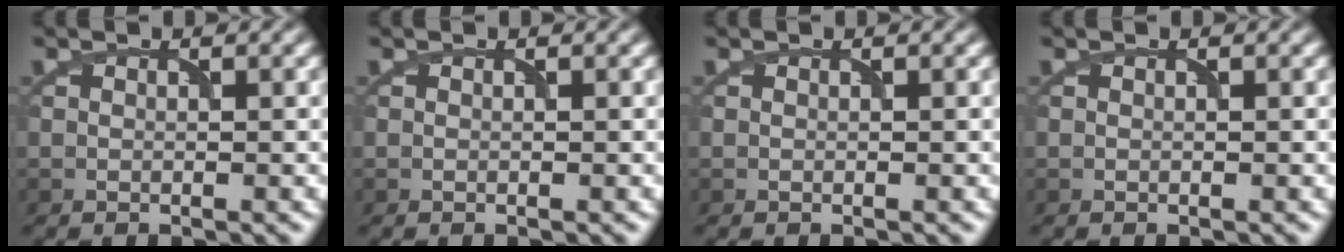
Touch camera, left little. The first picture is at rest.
{"total": 0.0}
{"total": 0.0}
{"total": 0.0}